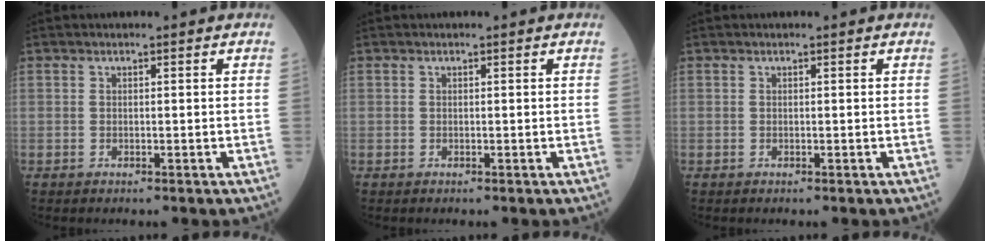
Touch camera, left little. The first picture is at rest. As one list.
[{"total": 0.0}, {"total": 0.0}]